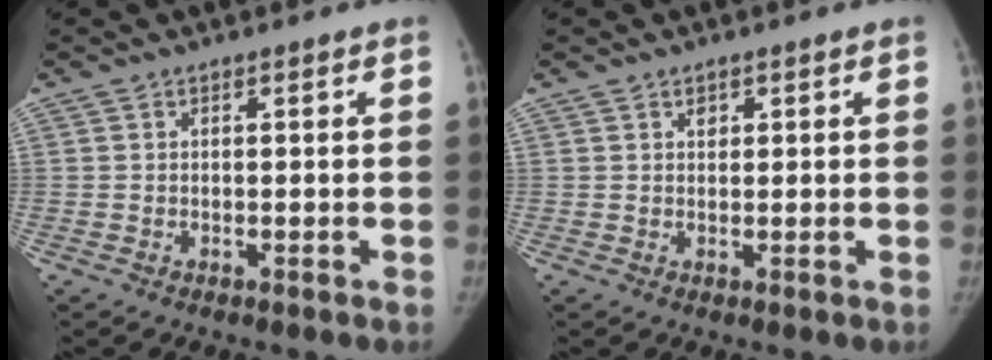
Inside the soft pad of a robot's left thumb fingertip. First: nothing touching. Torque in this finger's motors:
{"motor_torque": [0.15, 0.01, 0.59, -0.11, 0.05]}